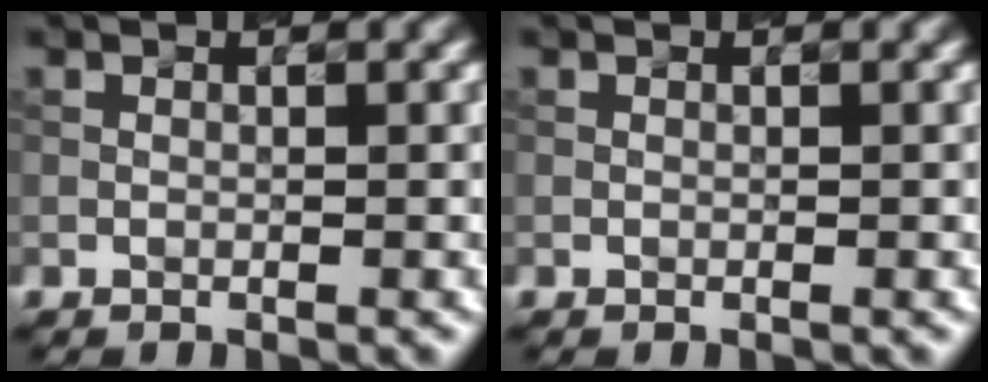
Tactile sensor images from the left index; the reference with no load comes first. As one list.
[{"total": 0.0}]